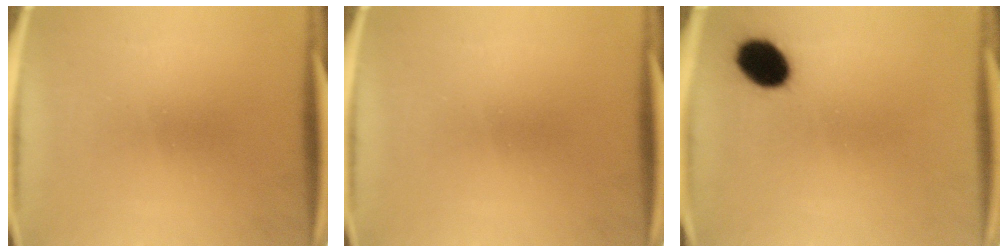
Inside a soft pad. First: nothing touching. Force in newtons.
{"total": 0.0}
{"total": 8.7}